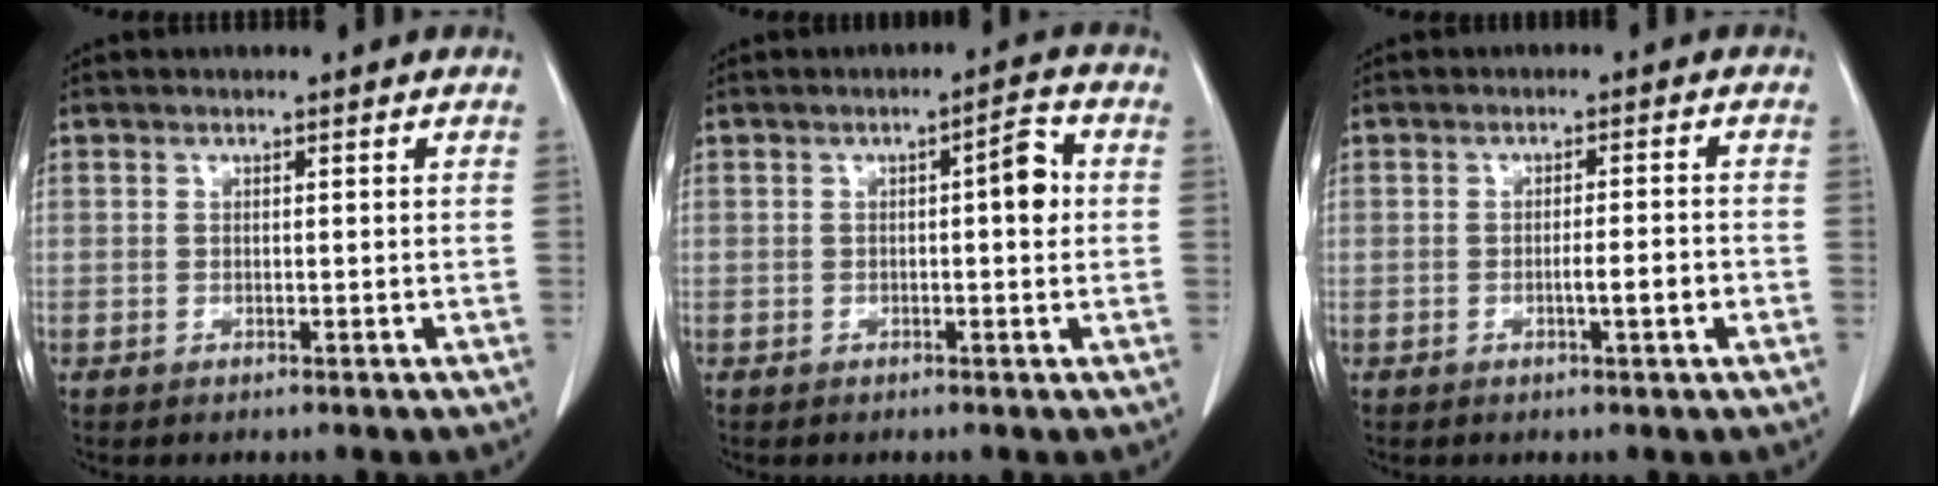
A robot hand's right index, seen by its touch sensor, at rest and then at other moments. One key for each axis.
{"total": 3.9, "fx": 0.4, "fy": 0.8, "fz": 3.8, "tx": -0.050, "ty": 0.010, "tz": 0.002}
{"total": 3.1, "fx": -1.0, "fy": 0.1, "fz": 2.9, "tx": -0.046, "ty": -0.001, "tz": -0.013}